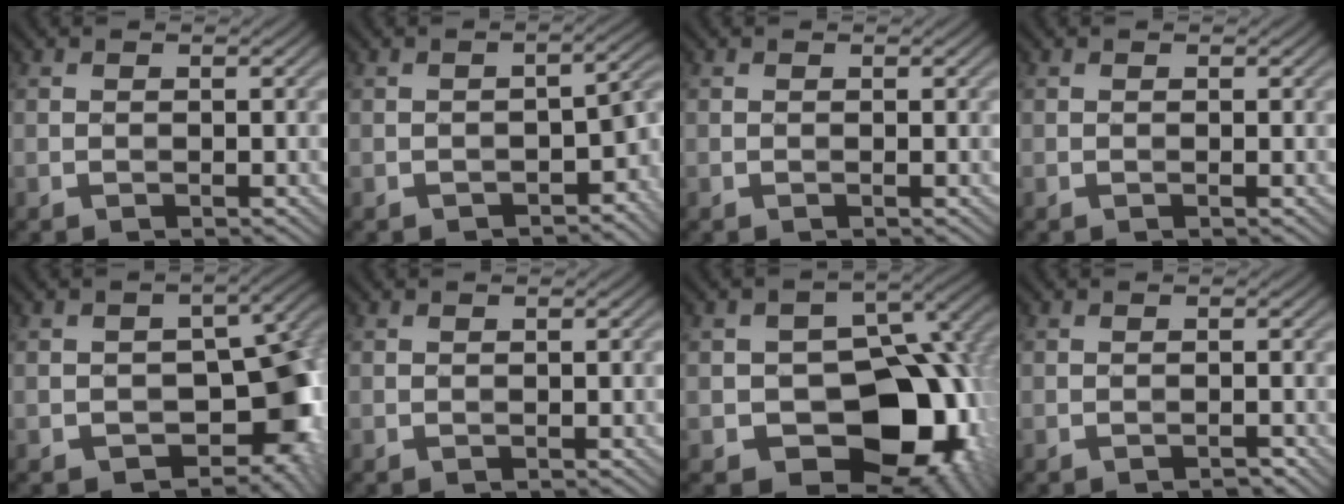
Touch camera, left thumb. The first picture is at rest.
{"total": 6.2, "force": [-3.0, 3.2, 4.4], "torque": [-0.051, -0.013, -0.042]}
{"total": 0.0}
{"total": 0.0}
{"total": 11.3, "force": [-3.5, 7.4, 7.8], "torque": [-0.079, -0.022, -0.040]}
{"total": 0.0}
{"total": 16.1, "force": [-5.6, 11.2, 10.0], "torque": [-0.120, 0.000, -0.092]}
{"total": 0.7, "force": [-0.7, 0.1, 0.1], "torque": [-0.002, 0.000, -0.011]}